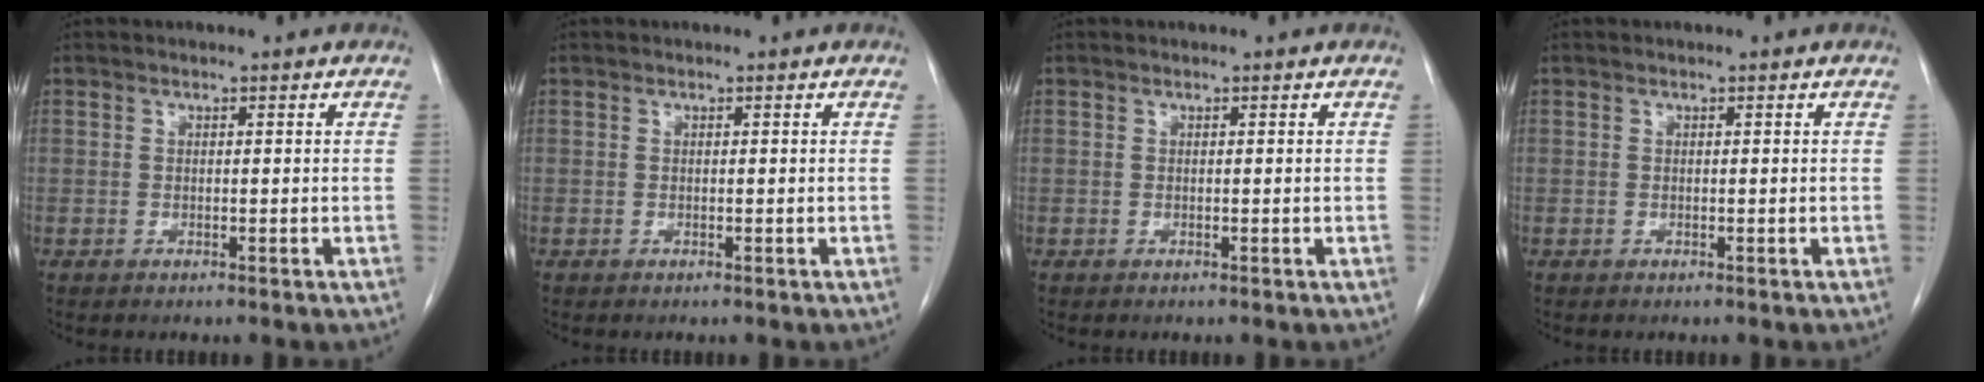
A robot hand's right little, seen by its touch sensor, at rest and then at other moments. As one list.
[{"total": 0.0}, {"total": 0.0}, {"total": 0.0}]